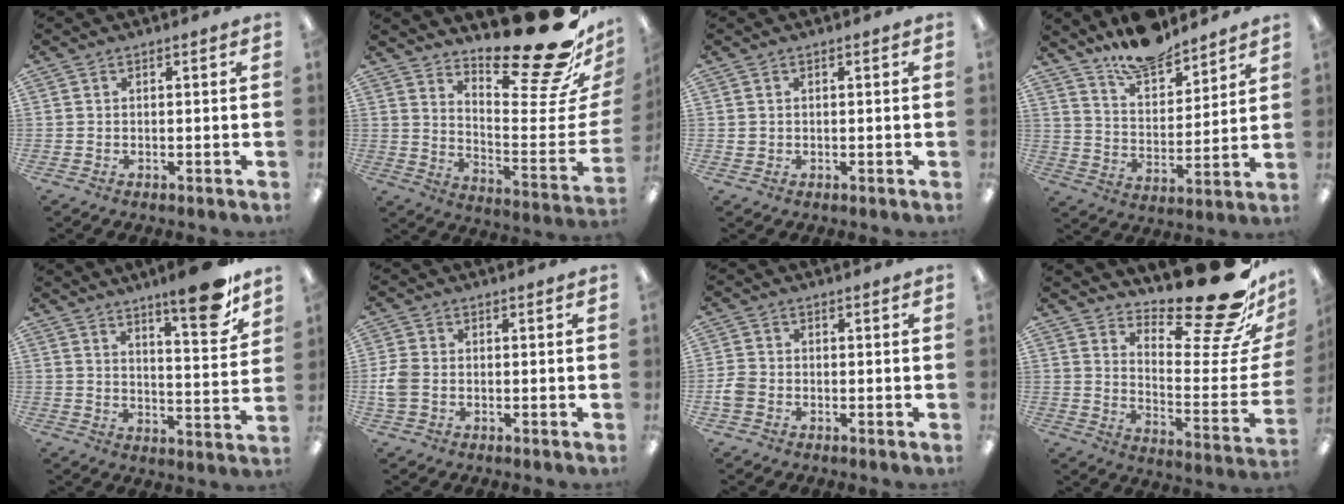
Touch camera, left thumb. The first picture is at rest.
{"total": 24.8, "force": [18.7, 5.9, 15.2], "torque": [-0.168, -0.155, 0.303]}
{"total": 0.9, "force": [0.5, 0.8, 0.2], "torque": [-0.006, 0.003, 0.009]}
{"total": 12.9, "force": [11.6, 4.1, 3.9], "torque": [-0.067, -0.080, 0.214]}
{"total": 13.6, "force": [10.2, 2.4, 8.7], "torque": [-0.115, -0.072, 0.161]}
{"total": 4.7, "force": [-0.5, 3.5, 3.1], "torque": [-0.067, 0.005, -0.007]}
{"total": 3.2, "force": [-1.0, 2.5, 1.7], "torque": [-0.033, 0.006, -0.019]}
{"total": 23.5, "force": [17.3, 6.1, 14.7], "torque": [-0.164, -0.144, 0.280]}